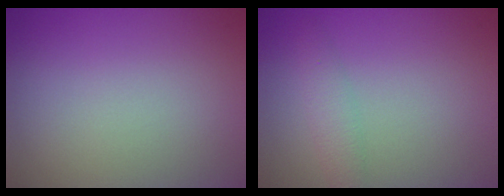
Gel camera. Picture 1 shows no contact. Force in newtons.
{"total": 1.7, "press": 1.7, "slide": 0.1}